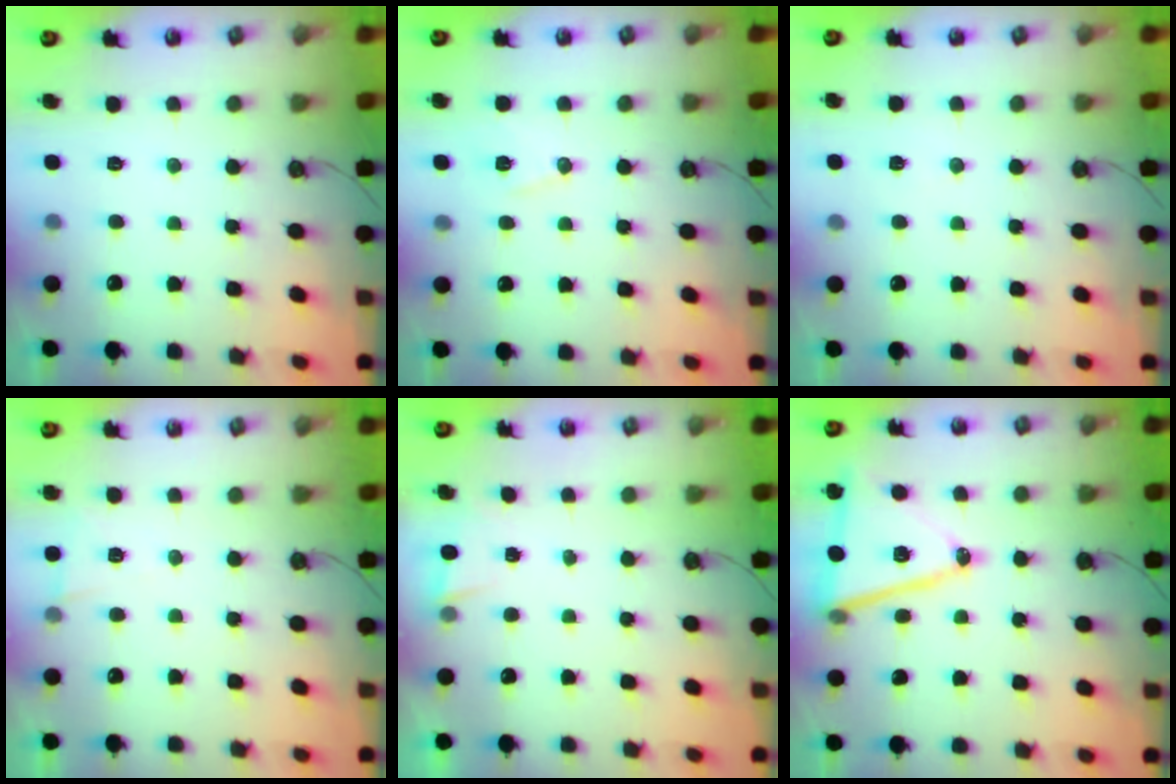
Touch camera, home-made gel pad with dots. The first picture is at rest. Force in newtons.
{"total": 8.1, "press": 7.3, "slide": 3.5}
{"total": 3.9, "press": 2.9, "slide": 2.6}
{"total": 5.6, "press": 3.4, "slide": 4.4}
{"total": 1.5, "press": 0.9, "slide": 1.2}
{"total": 15.4, "press": 14.9, "slide": 3.8}